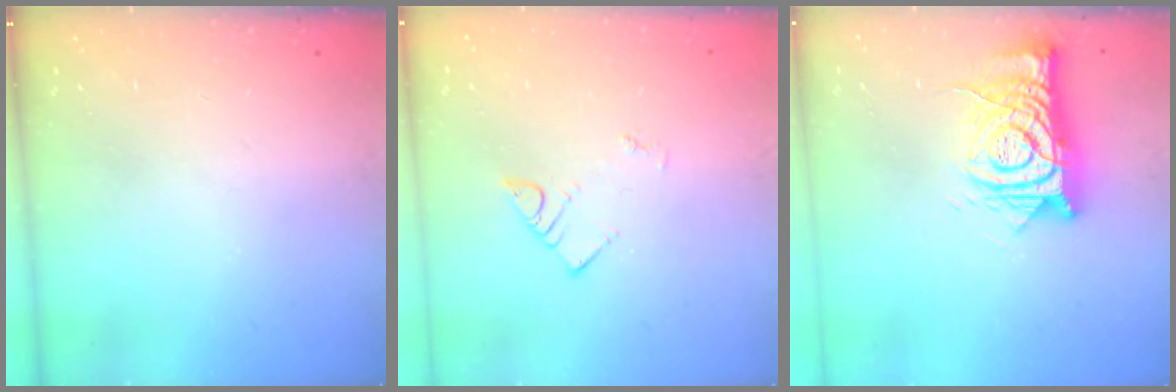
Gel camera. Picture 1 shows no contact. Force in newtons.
{"total": 3.7, "press": 3.6, "slide": 0.6}
{"total": 13.3, "press": 13.3, "slide": 1.1}